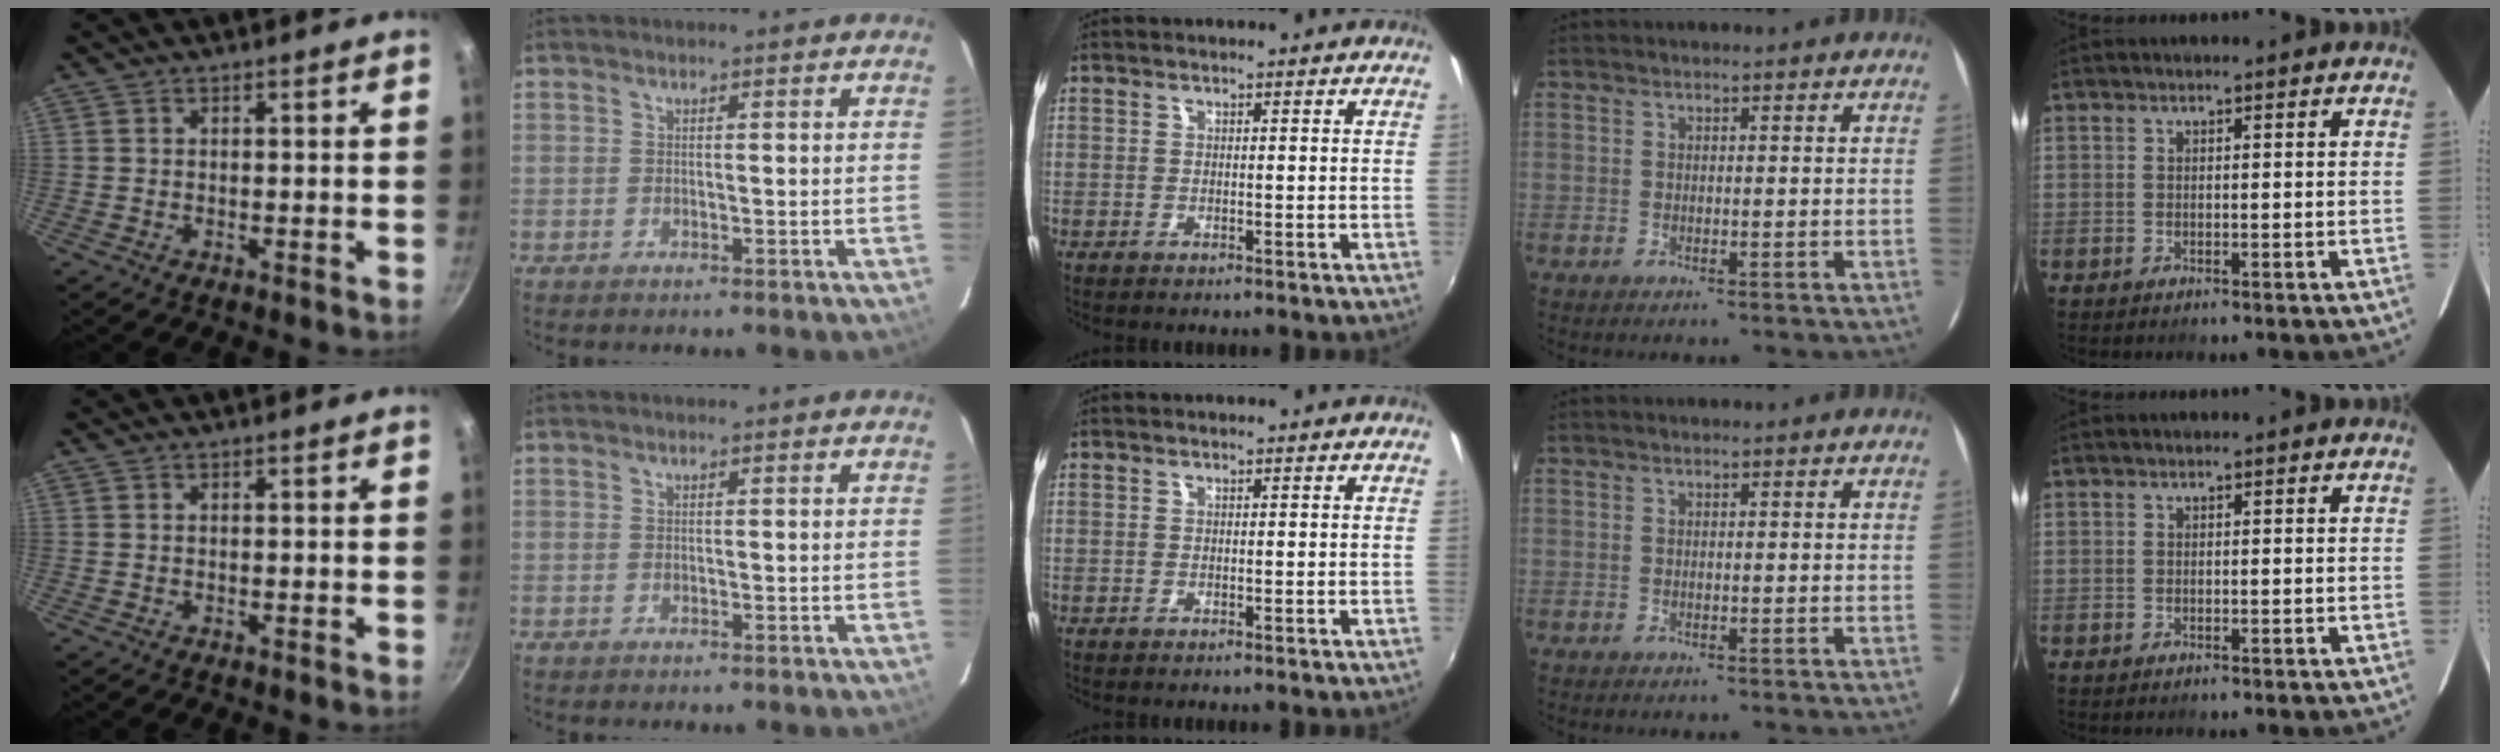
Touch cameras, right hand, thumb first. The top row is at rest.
{}